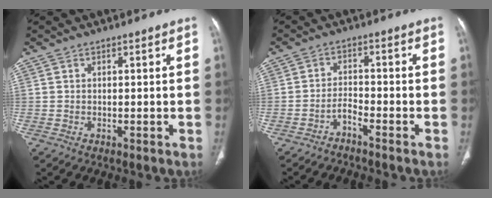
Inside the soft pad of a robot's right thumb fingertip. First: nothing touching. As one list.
[{"total": 2.4, "force": [-2.2, 0.3, 0.9], "torque": [-0.015, 0.021, -0.043]}]